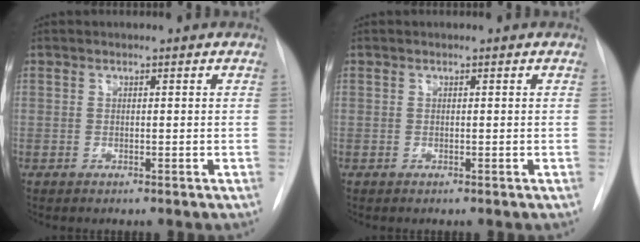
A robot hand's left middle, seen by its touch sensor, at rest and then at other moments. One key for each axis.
{"total": 0.0}